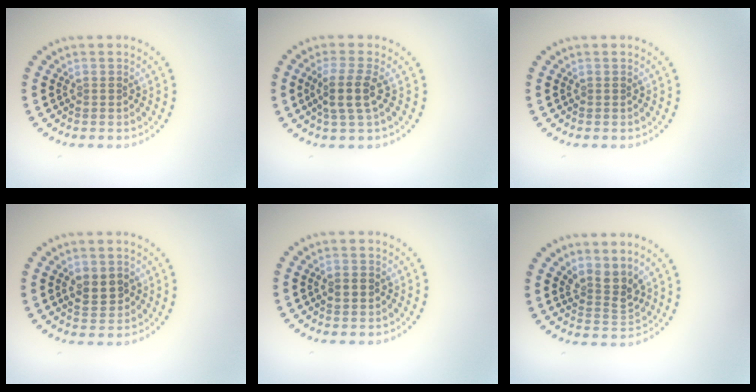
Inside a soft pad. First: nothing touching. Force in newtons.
{"total": 2.7, "press": 2.3, "slide": 1.5}
{"total": 0.0}
{"total": 2.4, "press": 2.4, "slide": 0.2}
{"total": 1.9, "press": 1.9, "slide": 0.1}
{"total": 2.6, "press": 2.0, "slide": 1.8}